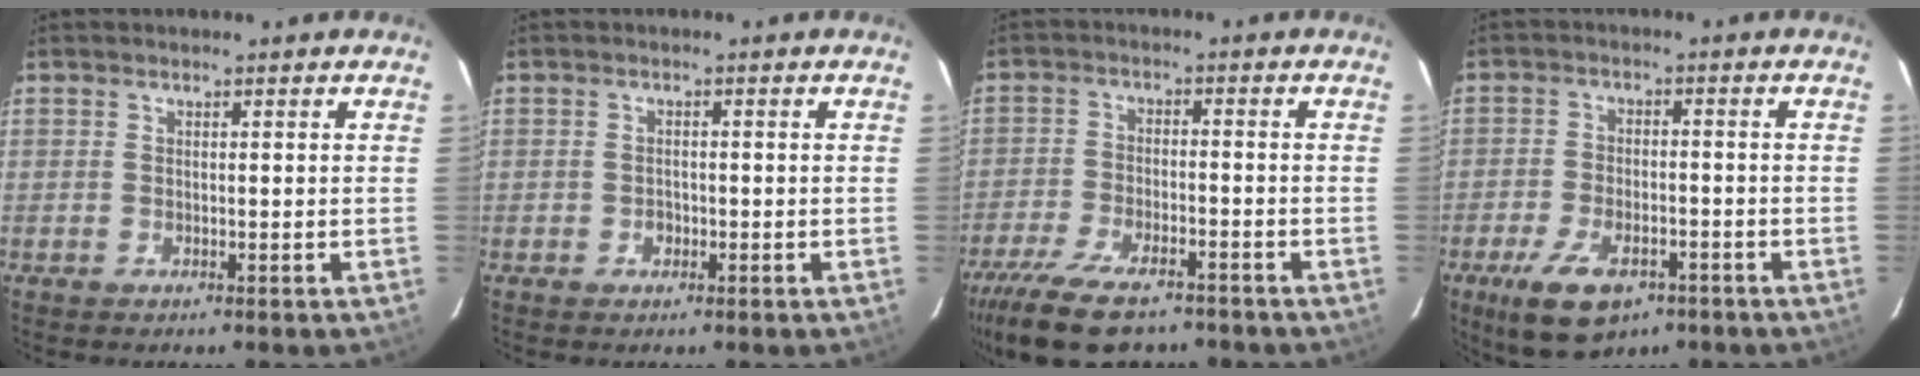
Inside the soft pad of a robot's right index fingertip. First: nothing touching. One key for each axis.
{"total": 1.5, "fx": -0.6, "fy": 1.2, "fz": 0.5, "tx": -0.008, "ty": 0.002, "tz": -0.007}
{"total": 15.0, "fx": -11.4, "fy": 5.6, "fz": 8.0, "tx": -0.179, "ty": -0.031, "tz": -0.195}
{"total": 11.7, "fx": -7.0, "fy": 5.5, "fz": 7.5, "tx": -0.158, "ty": -0.018, "tz": -0.112}